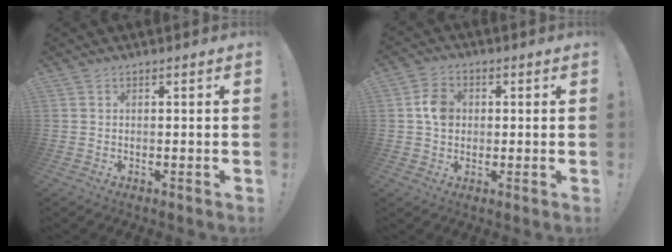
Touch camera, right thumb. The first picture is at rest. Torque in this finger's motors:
{"motor_torque": [0.76, 0.93, 0.49, -0.08, 0.00]}